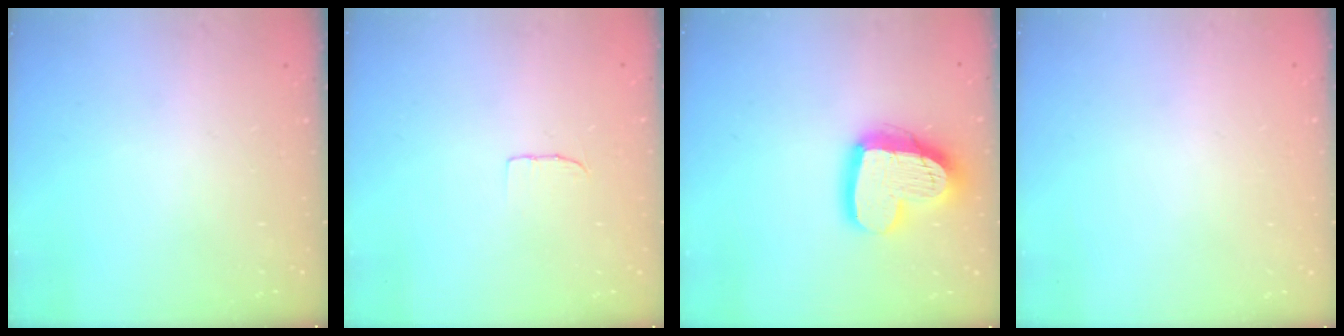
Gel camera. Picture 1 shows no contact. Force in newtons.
{"total": 4.4, "press": 4.3, "slide": 0.4}
{"total": 17.4, "press": 17.3, "slide": 1.5}
{"total": 0.0}